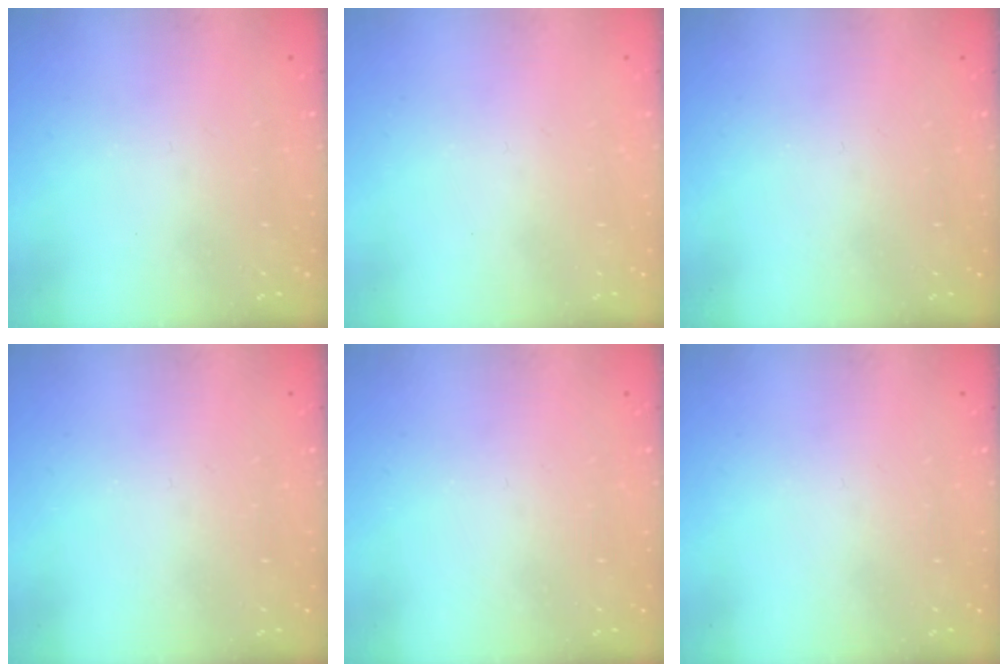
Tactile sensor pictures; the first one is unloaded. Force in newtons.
{"total": 1.7, "press": 1.6, "slide": 0.1}
{"total": 0.0}
{"total": 0.0}
{"total": 0.0}
{"total": 0.0}